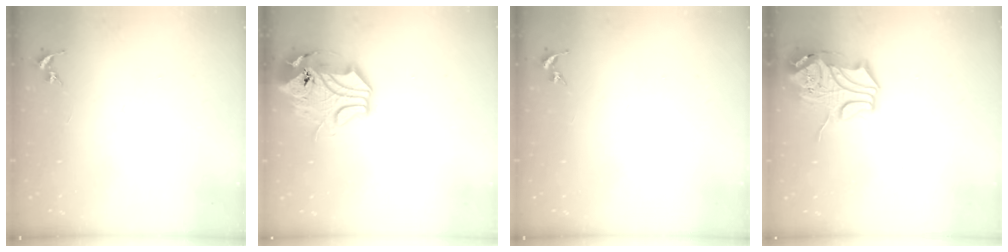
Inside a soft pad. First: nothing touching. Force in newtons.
{"total": 13.8, "press": 13.6, "slide": 2.0}
{"total": 0.0}
{"total": 14.0, "press": 13.8, "slide": 2.1}